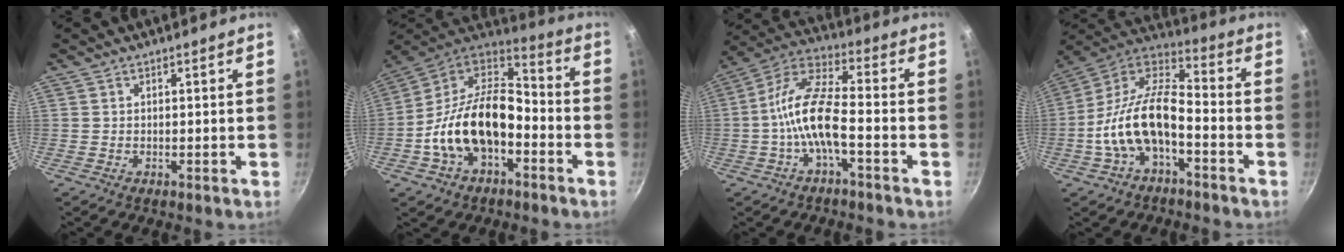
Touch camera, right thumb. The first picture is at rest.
{"total": 20.0, "force": [-5.2, 12.3, 14.9], "torque": [-0.252, 0.059, -0.106]}
{"total": 11.9, "force": [-3.5, 4.2, 10.6], "torque": [-0.214, 0.041, -0.081]}
{"total": 16.2, "force": [-4.9, 8.3, 13.1], "torque": [-0.235, 0.059, -0.106]}